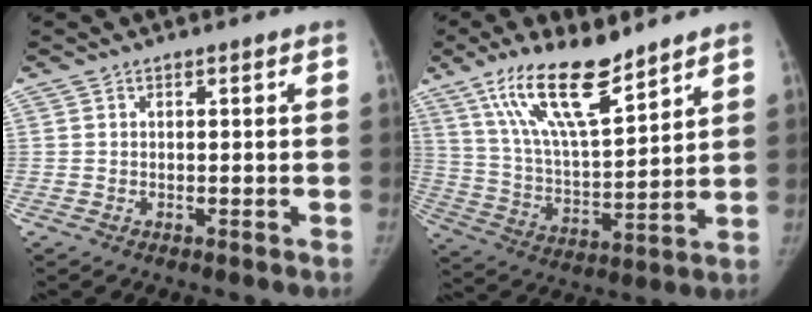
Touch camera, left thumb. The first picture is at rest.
{"total": 17.0, "force": [11.6, 4.8, 11.5], "torque": [-0.188, -0.059, 0.225]}